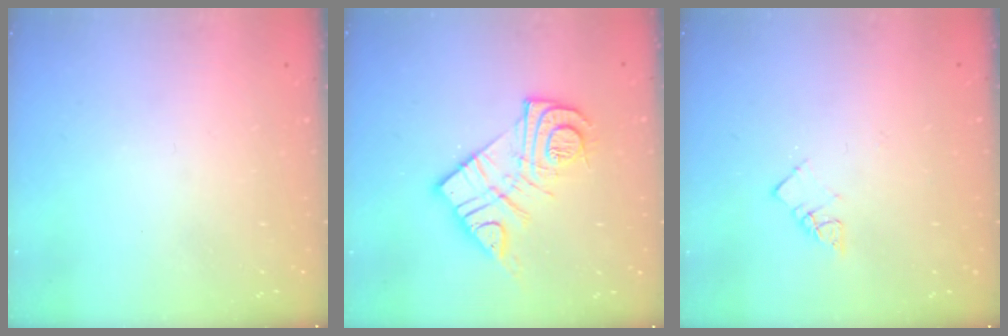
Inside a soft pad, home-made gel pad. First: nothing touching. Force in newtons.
{"total": 14.7, "press": 14.7, "slide": 1.3}
{"total": 4.5, "press": 4.5, "slide": 0.4}